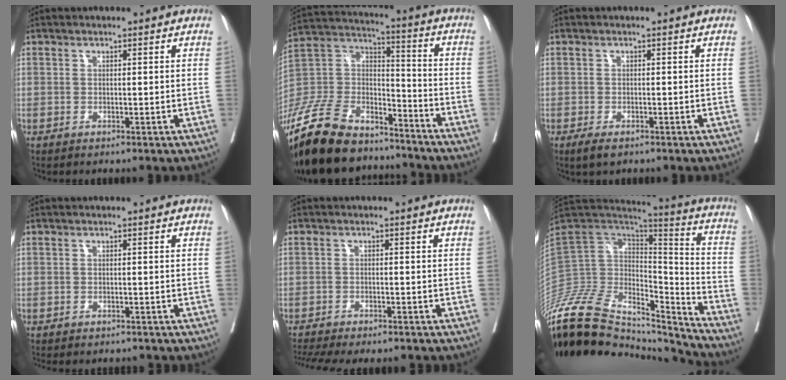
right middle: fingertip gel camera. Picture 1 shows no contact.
{"total": 26.3, "force": [-21.4, 9.8, 11.8], "torque": [-0.310, -0.016, -0.375]}
{"total": 2.4, "force": [-1.6, 0.9, 1.6], "torque": [-0.033, -0.005, -0.023]}
{"total": 7.4, "force": [-6.8, 2.0, 2.1], "torque": [-0.026, -0.005, -0.082]}
{"total": 13.7, "force": [-12.4, 2.2, 5.3], "torque": [-0.107, -0.013, -0.168]}
{"total": 35.5, "force": [-30.6, 11.6, 13.7], "torque": [-0.318, -0.020, -0.482]}